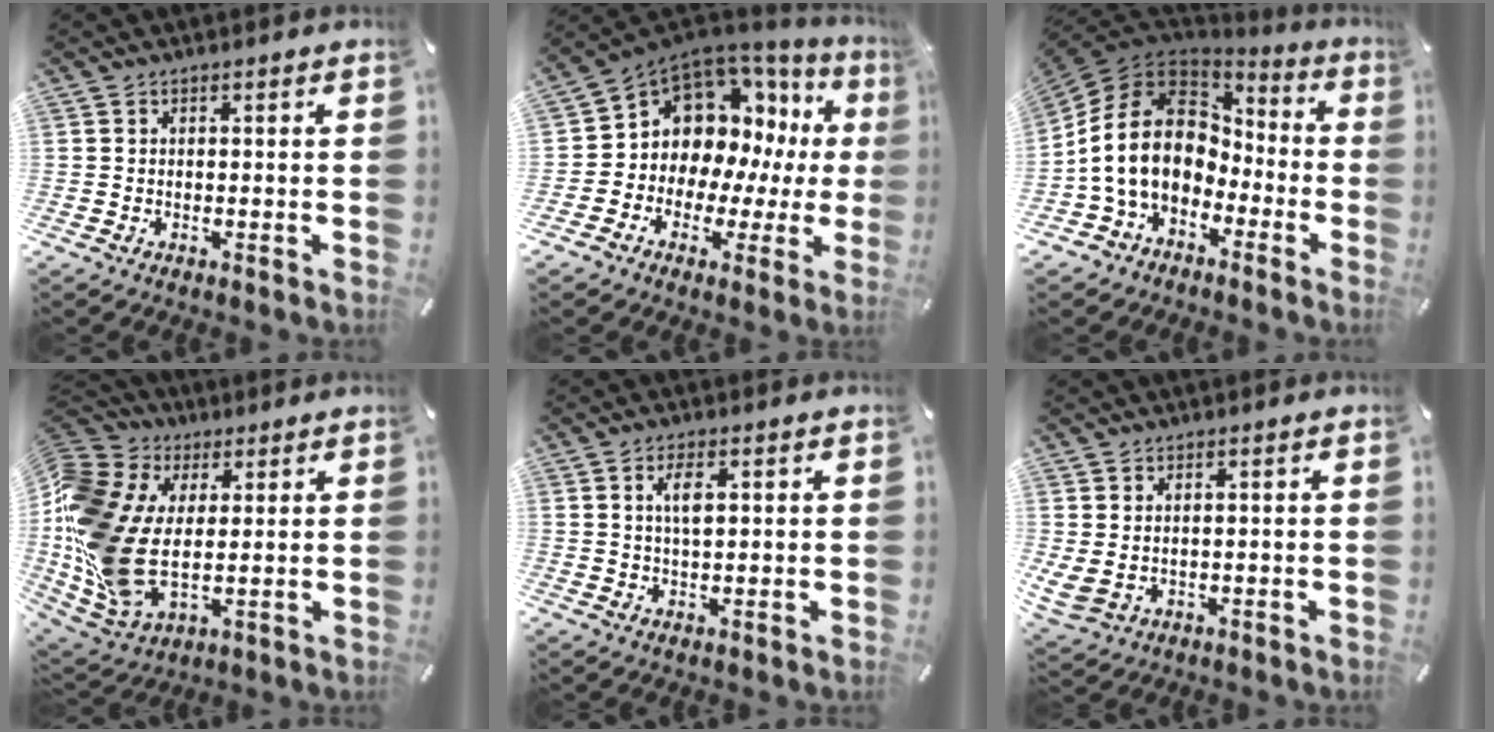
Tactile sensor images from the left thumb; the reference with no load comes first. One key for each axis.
{"total": 9.8, "fx": 3.8, "fy": 8.5, "fz": 3.2, "tx": -0.066, "ty": -0.054, "tz": 0.078}
{"total": 16.7, "fx": -0.8, "fy": 13.0, "fz": 10.4, "tx": -0.237, "ty": 0.010, "tz": -0.016}
{"total": 15.9, "fx": 0.6, "fy": 12.2, "fz": 10.3, "tx": -0.270, "ty": -0.020, "tz": 0.010}
{"total": 4.2, "fx": 1.2, "fy": 1.5, "fz": 3.8, "tx": -0.080, "ty": 0.005, "tz": 0.019}
{"total": 3.4, "fx": 1.8, "fy": 2.1, "fz": 2.1, "tx": -0.058, "ty": -0.012, "tz": 0.032}